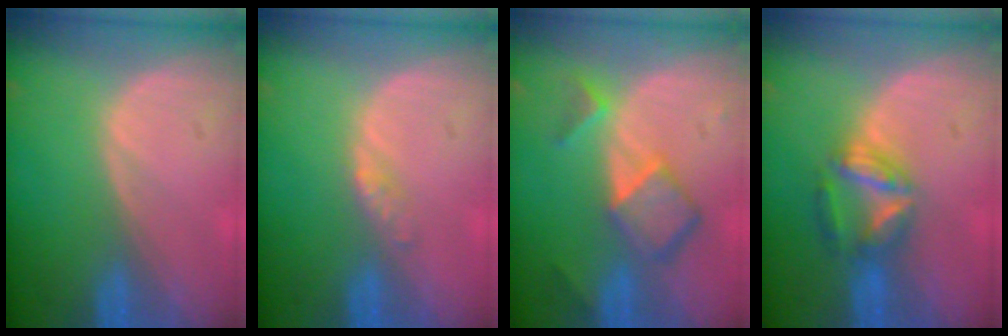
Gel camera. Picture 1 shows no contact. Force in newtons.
{"total": 1.4, "press": 1.4, "slide": 0.1}
{"total": 6.9, "press": 6.0, "slide": 3.5}
{"total": 5.6, "press": 5.6, "slide": 0.6}